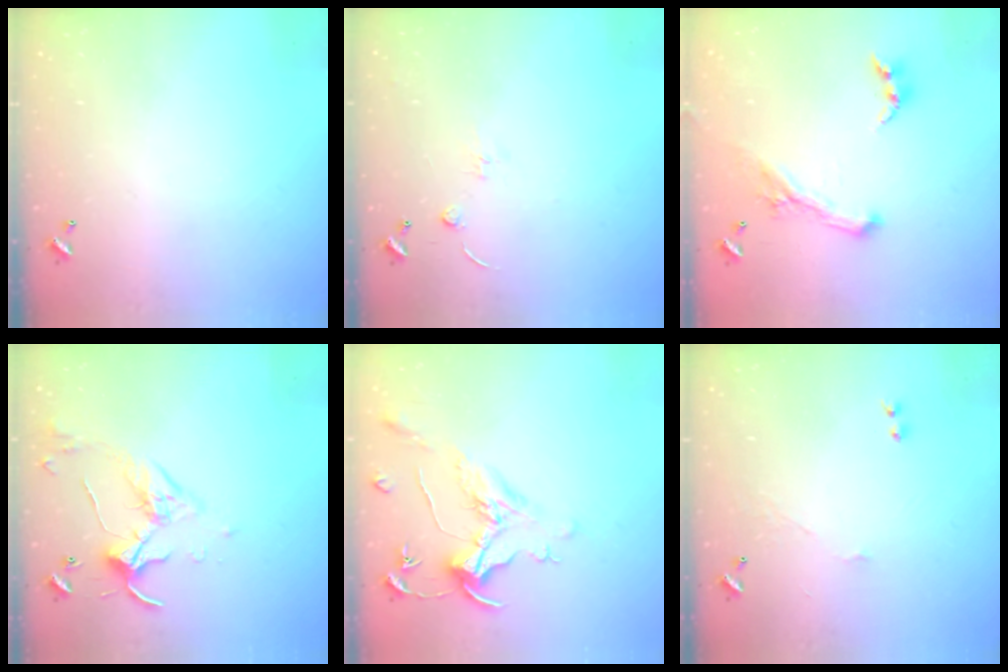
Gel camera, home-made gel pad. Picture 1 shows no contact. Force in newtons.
{"total": 1.3, "press": 1.2, "slide": 0.5}
{"total": 1.8, "press": 1.7, "slide": 0.4}
{"total": 3.7, "press": 3.7, "slide": 0.5}
{"total": 1.6, "press": 1.4, "slide": 0.7}
{"total": 2.4, "press": 2.3, "slide": 0.6}